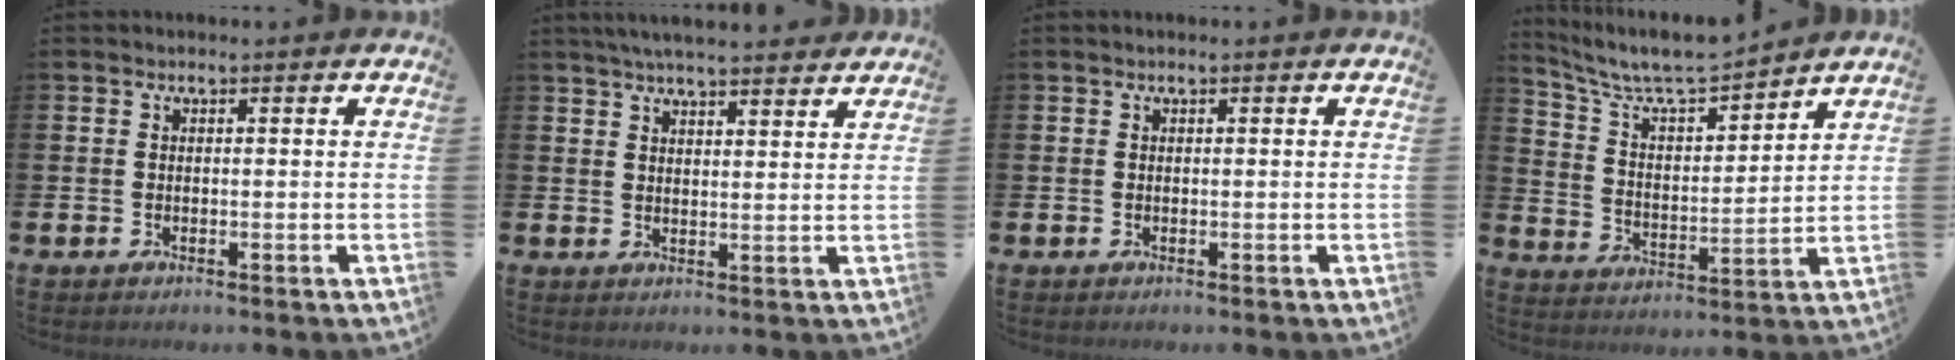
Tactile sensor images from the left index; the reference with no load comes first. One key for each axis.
{"total": 4.9, "fx": 4.8, "fy": 0.4, "fz": 1.3, "tx": -0.031, "ty": -0.017, "tz": 0.086}
{"total": 0.0}
{"total": 8.1, "fx": 7.7, "fy": 0.9, "fz": 2.2, "tx": -0.078, "ty": -0.058, "tz": 0.134}